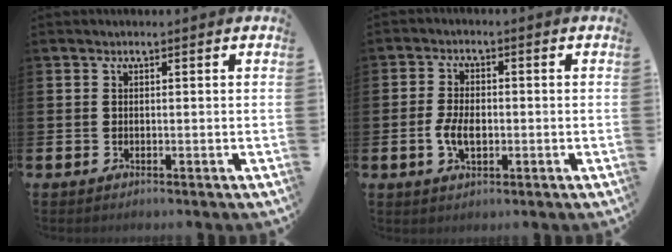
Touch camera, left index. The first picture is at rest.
{"total": 4.2, "force": [-0.7, 2.5, 3.3], "torque": [-0.055, 0.000, -0.018]}